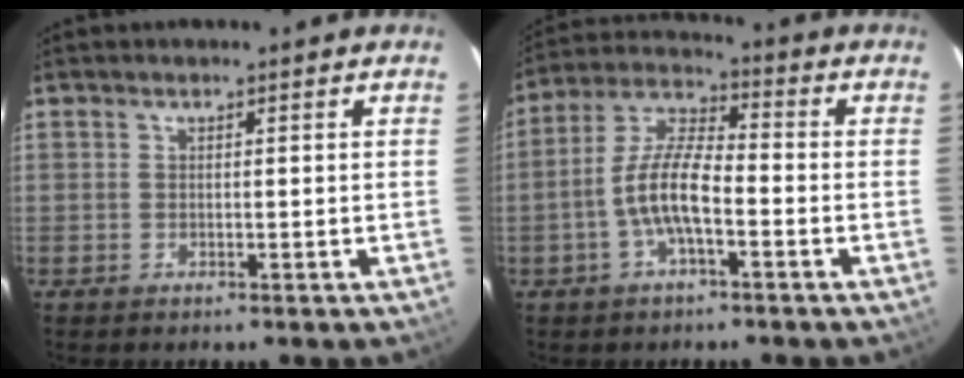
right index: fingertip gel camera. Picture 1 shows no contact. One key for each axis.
{"total": 9.5, "fx": -3.2, "fy": 2.9, "fz": 8.4, "tx": -0.181, "ty": 0.010, "tz": -0.062}